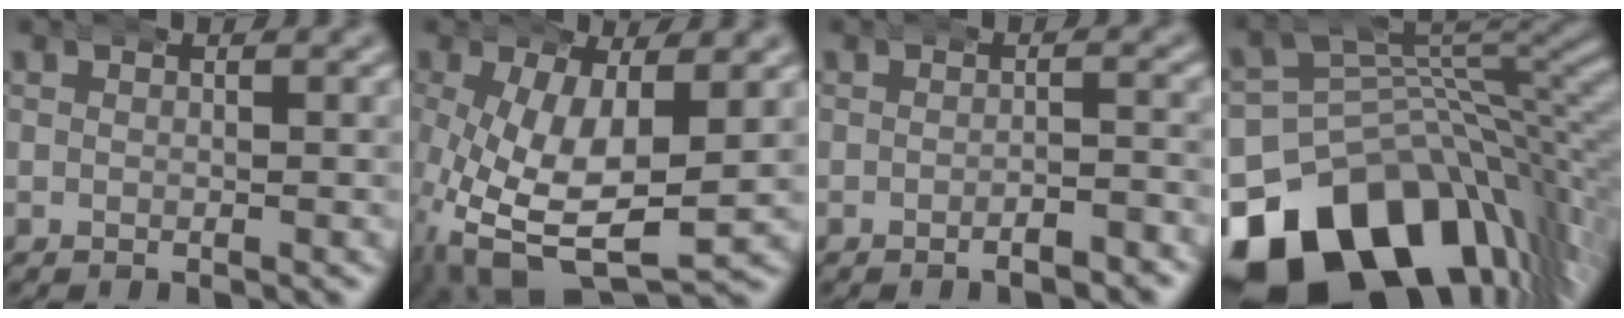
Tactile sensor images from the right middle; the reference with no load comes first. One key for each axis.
{"total": 10.5, "fx": -2.3, "fy": 5.8, "fz": 8.4, "tx": -0.177, "ty": -0.048, "tz": -0.006}
{"total": 2.0, "fx": -1.7, "fy": 0.5, "fz": 0.8, "tx": -0.005, "ty": 0.004, "tz": -0.035}
{"total": 20.9, "fx": -9.6, "fy": 13.0, "fz": 13.2, "tx": -0.202, "ty": -0.056, "tz": -0.136}